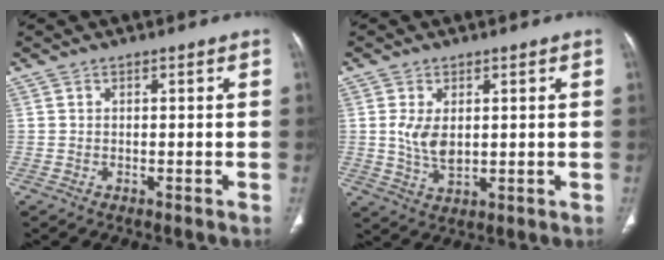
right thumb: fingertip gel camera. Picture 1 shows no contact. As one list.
[{"total": 5.8, "force": [0.9, 3.3, 4.7], "torque": [-0.089, -0.011, 0.024]}]